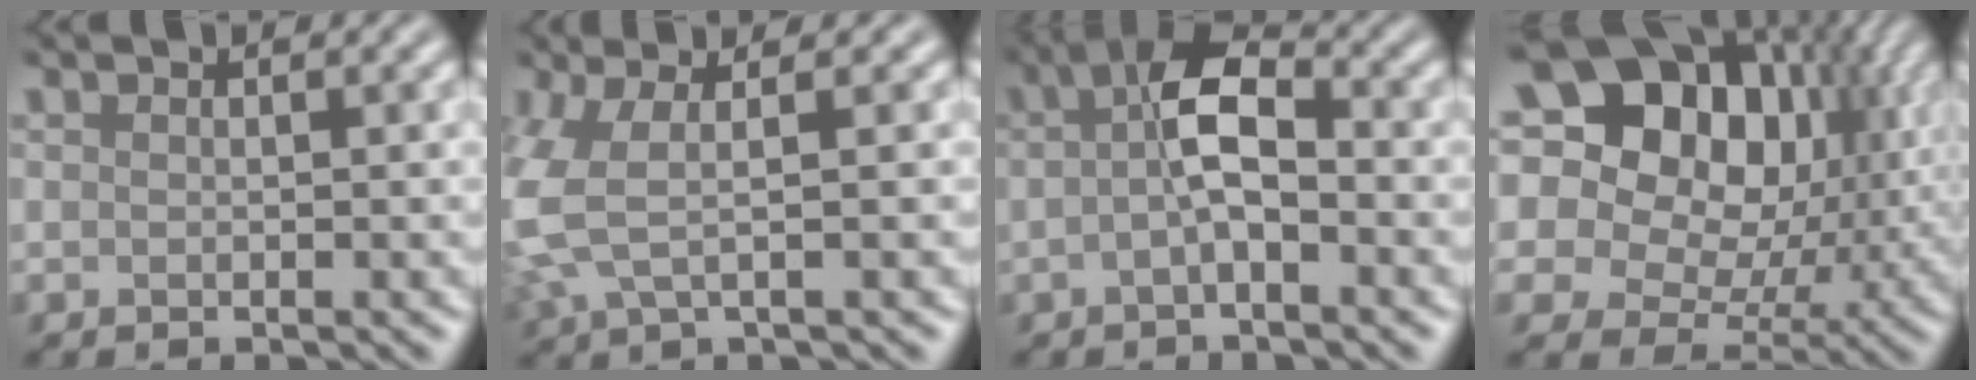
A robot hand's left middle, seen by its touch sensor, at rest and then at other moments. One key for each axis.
{"total": 3.5, "fx": 0.0, "fy": 1.0, "fz": 3.4, "tx": -0.110, "ty": 0.003, "tz": 0.007}
{"total": 3.5, "fx": -0.1, "fy": 0.9, "fz": 3.4, "tx": -0.074, "ty": 0.020, "tz": -0.002}
{"total": 20.5, "fx": 7.9, "fy": 15.5, "fz": 10.7, "tx": -0.233, "ty": 0.076, "tz": 0.112}